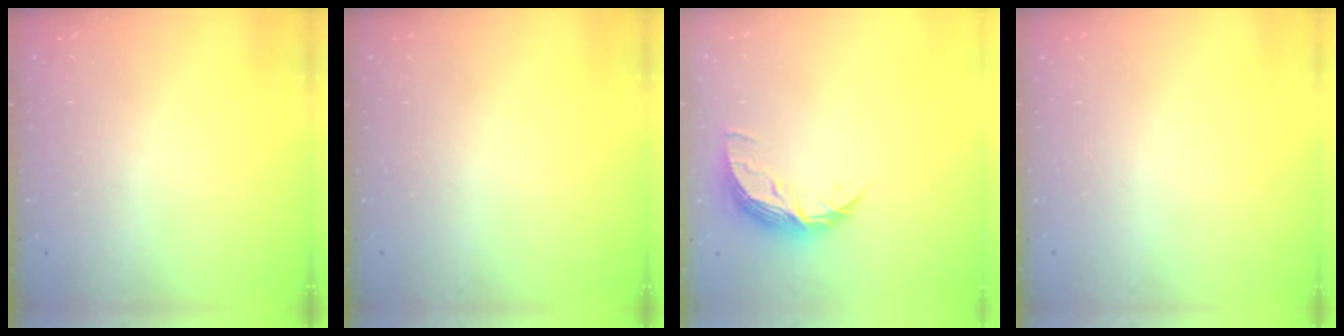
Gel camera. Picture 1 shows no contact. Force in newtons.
{"total": 0.0}
{"total": 8.7, "press": 8.7, "slide": 0.4}
{"total": 0.0}